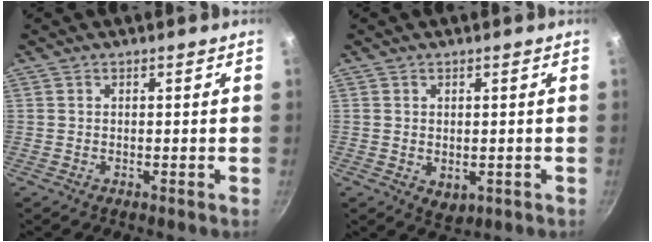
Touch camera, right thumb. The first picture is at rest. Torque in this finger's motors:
{"motor_torque": [-0.68, 0.32, -0.24, 0.14, -0.02]}